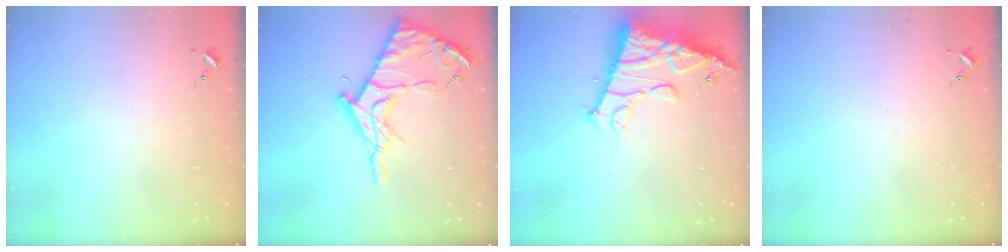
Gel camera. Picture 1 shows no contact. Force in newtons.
{"total": 16.8, "press": 16.8, "slide": 1.3}
{"total": 16.0, "press": 15.9, "slide": 1.8}
{"total": 0.0}